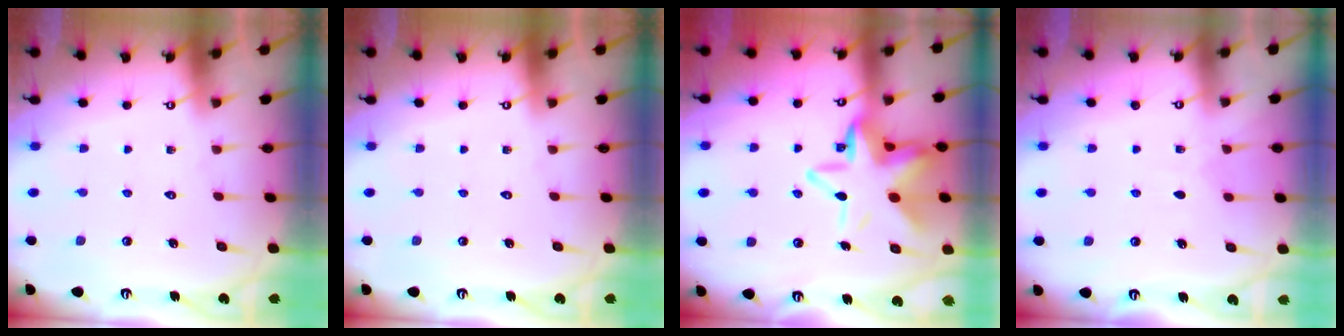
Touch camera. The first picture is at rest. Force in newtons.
{"total": 0.0}
{"total": 15.9, "press": 15.7, "slide": 2.3}
{"total": 2.0, "press": 2.0, "slide": 0.3}